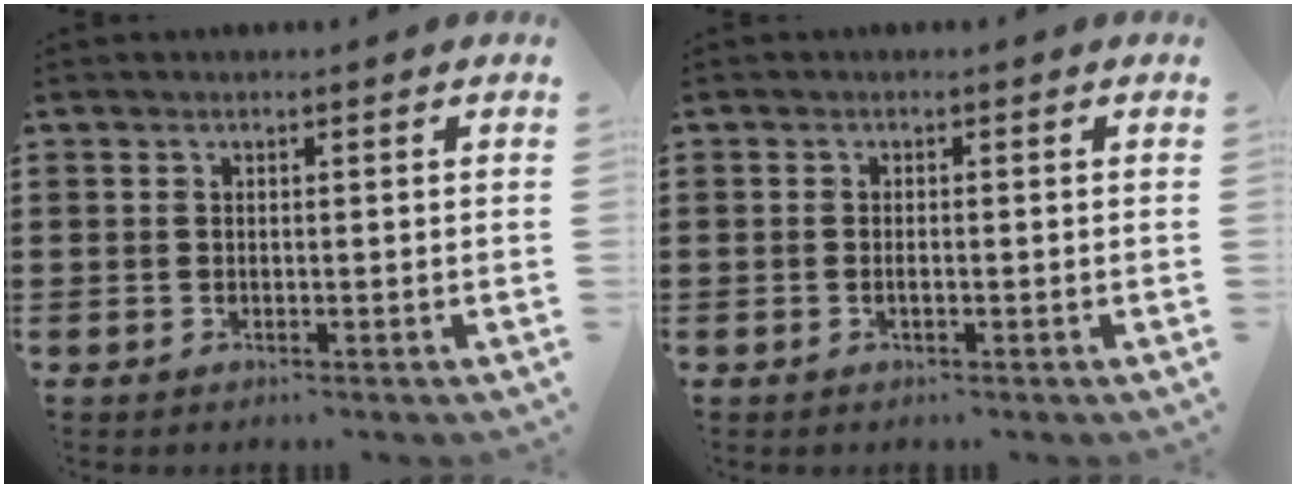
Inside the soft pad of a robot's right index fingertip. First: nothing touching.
{"total": 0.7, "force": [-0.3, 0.1, 0.6], "torque": [-0.013, -0.004, -0.005]}